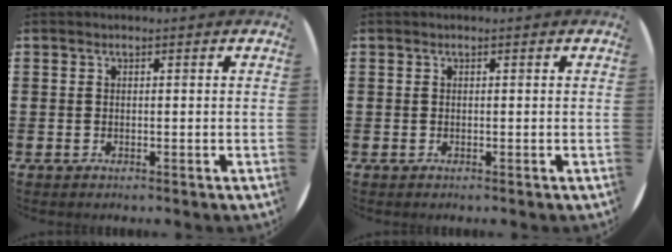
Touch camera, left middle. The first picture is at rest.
{"total": 0.0}